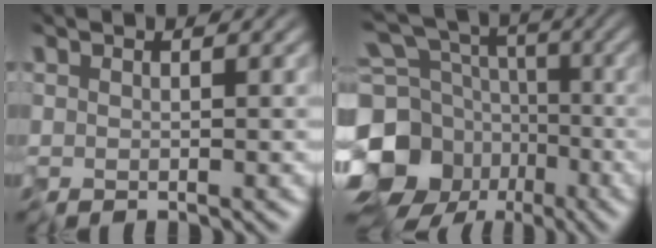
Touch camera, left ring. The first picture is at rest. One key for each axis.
{"total": 12.6, "fx": -3.9, "fy": 10.6, "fz": 5.8, "tx": -0.147, "ty": -0.023, "tz": -0.076}